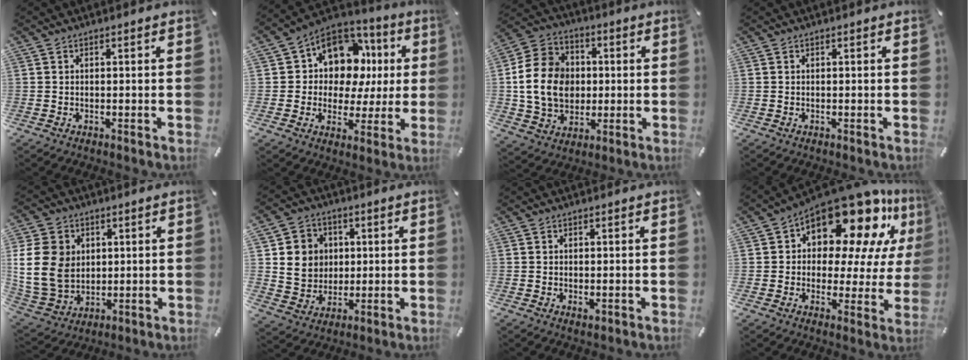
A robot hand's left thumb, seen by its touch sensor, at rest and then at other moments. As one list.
[{"total": 12.8, "force": [4.4, 10.5, 5.9], "torque": [-0.102, -0.030, 0.086]}, {"total": 15.0, "force": [-0.1, 12.7, 8.0], "torque": [-0.169, 0.014, -0.002]}, {"total": 0.0}, {"total": 15.3, "force": [2.5, 12.8, 8.0], "torque": [-0.176, -0.006, 0.046]}, {"total": 9.5, "force": [1.6, 9.0, 2.4], "torque": [-0.041, 0.000, 0.034]}, {"total": 0.9, "force": [0.1, 0.7, 0.6], "torque": [-0.012, 0.002, 0.001]}, {"total": 18.5, "force": [13.0, 8.1, 10.3], "torque": [-0.160, -0.109, 0.218]}]